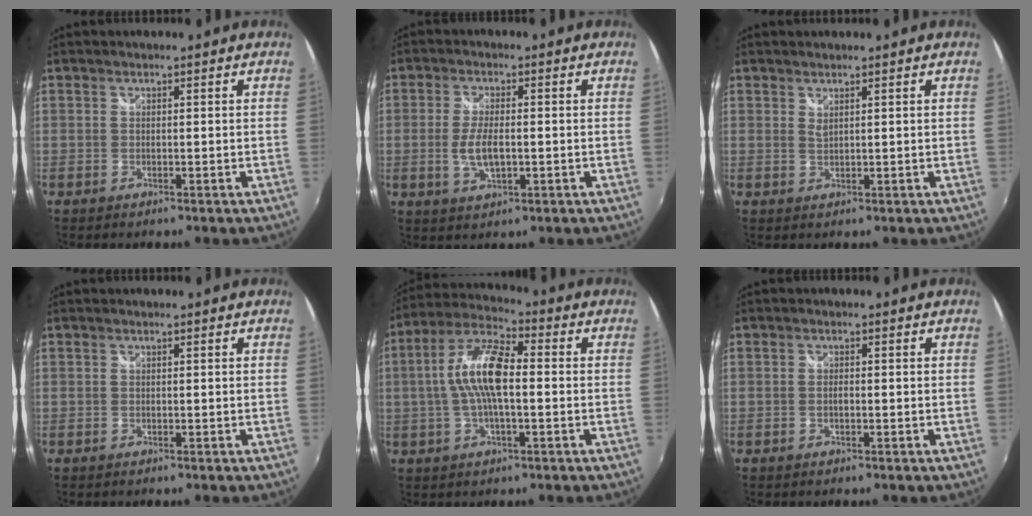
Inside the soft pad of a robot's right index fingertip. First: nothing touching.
{"total": 5.8, "force": [-0.9, 2.3, 5.3], "torque": [-0.109, -0.005, -0.016]}
{"total": 1.1, "force": [0.9, 0.2, 0.6], "torque": [-0.010, -0.001, 0.017]}
{"total": 0.0}
{"total": 11.5, "force": [-0.1, 3.7, 10.8], "torque": [-0.218, 0.016, -0.008]}
{"total": 1.0, "force": [-0.3, 0.4, 0.9], "torque": [-0.018, 0.001, -0.007]}